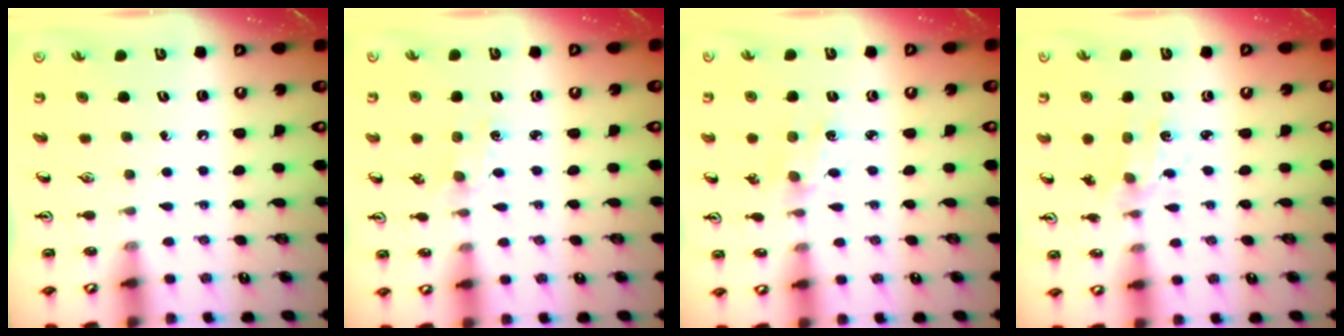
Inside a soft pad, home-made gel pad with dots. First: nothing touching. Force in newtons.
{"total": 1.1, "press": 1.1, "slide": 0.2}
{"total": 2.7, "press": 2.7, "slide": 0.4}
{"total": 1.7, "press": 1.7, "slide": 0.0}